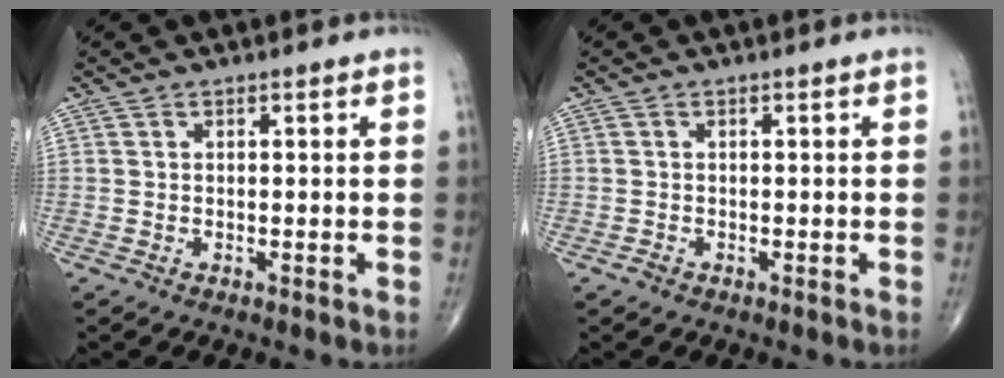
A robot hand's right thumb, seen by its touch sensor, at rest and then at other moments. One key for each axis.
{"total": 0.7, "fx": -0.5, "fy": 0.5, "fz": 0.2, "tx": -0.005, "ty": 0.000, "tz": -0.012}